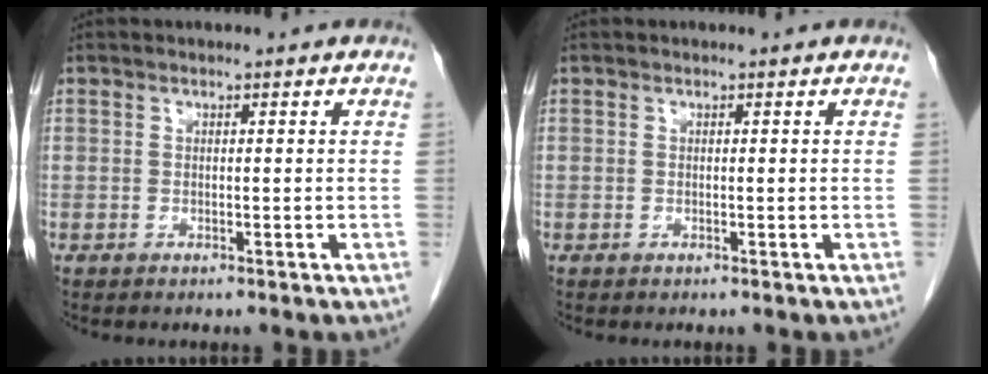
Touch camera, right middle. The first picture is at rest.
{"total": 0.0}